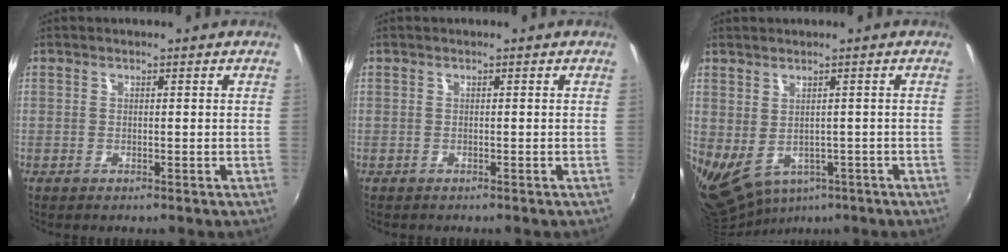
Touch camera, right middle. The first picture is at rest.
{"total": 0.0}
{"total": 7.7, "force": [-2.7, 5.1, 5.1], "torque": [-0.094, -0.025, -0.025]}